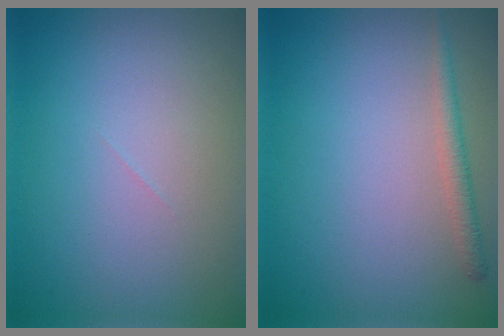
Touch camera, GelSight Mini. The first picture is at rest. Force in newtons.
{"total": 1.5, "press": 1.5, "slide": 0.1}